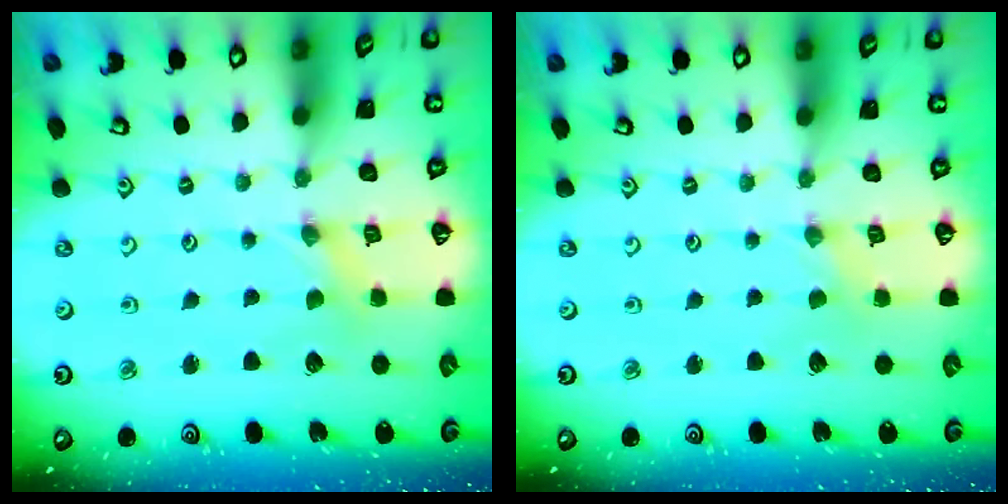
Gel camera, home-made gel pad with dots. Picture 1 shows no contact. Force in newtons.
{"total": 0.0}